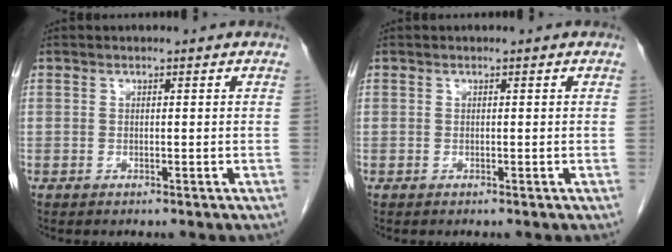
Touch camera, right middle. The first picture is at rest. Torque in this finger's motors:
{"motor_torque": [0.00, 0.00, 0.00, 0.00]}